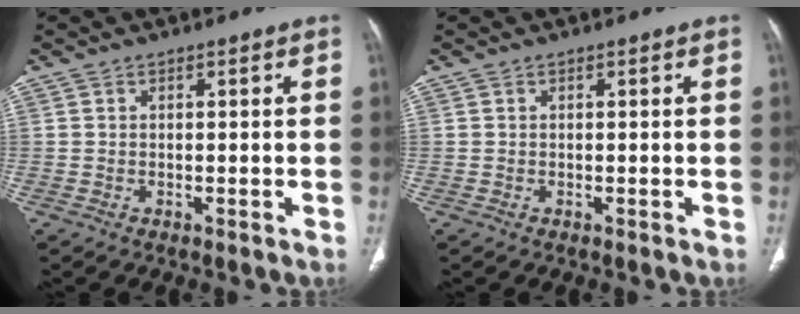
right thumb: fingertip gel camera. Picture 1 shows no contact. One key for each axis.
{"total": 0.0}